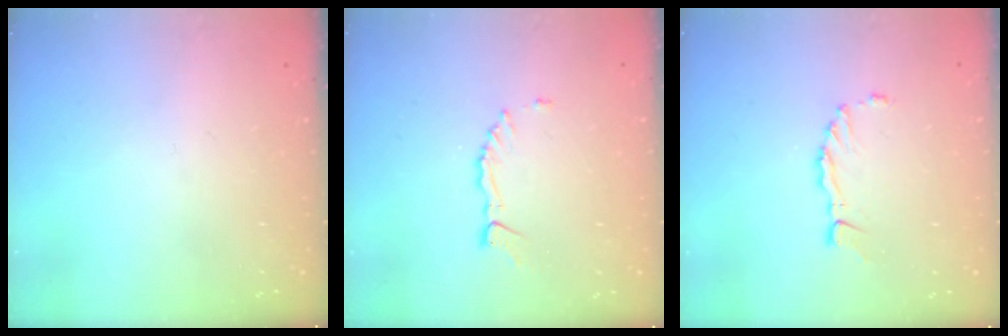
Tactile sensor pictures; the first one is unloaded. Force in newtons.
{"total": 4.1, "press": 4.1, "slide": 0.4}
{"total": 2.7, "press": 2.7, "slide": 0.2}